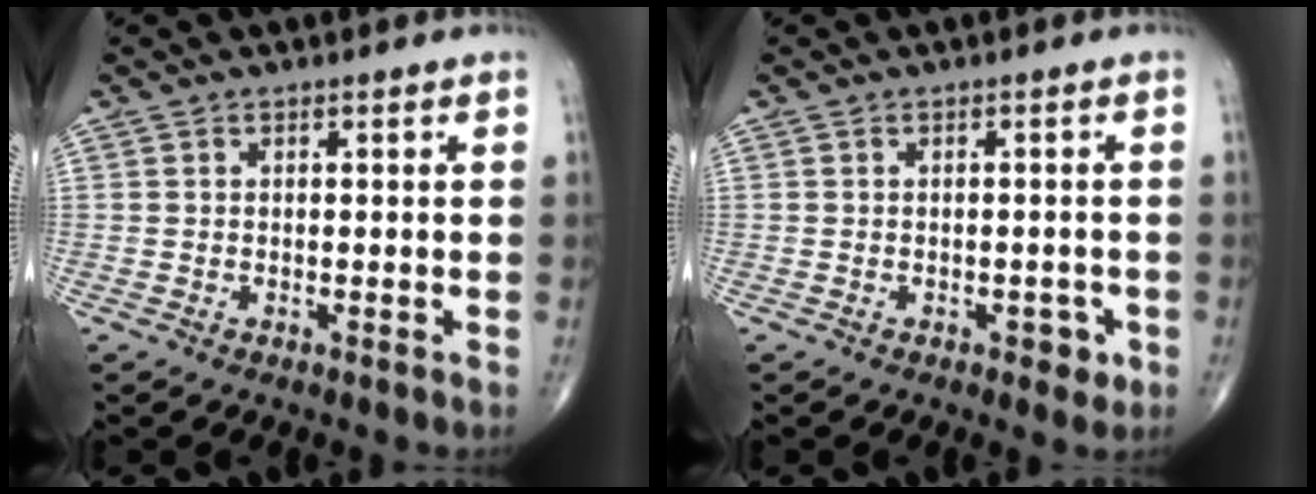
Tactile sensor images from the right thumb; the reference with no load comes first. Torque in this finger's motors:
{"motor_torque": [0.31, 0.61, -0.13, -0.05, -0.03]}